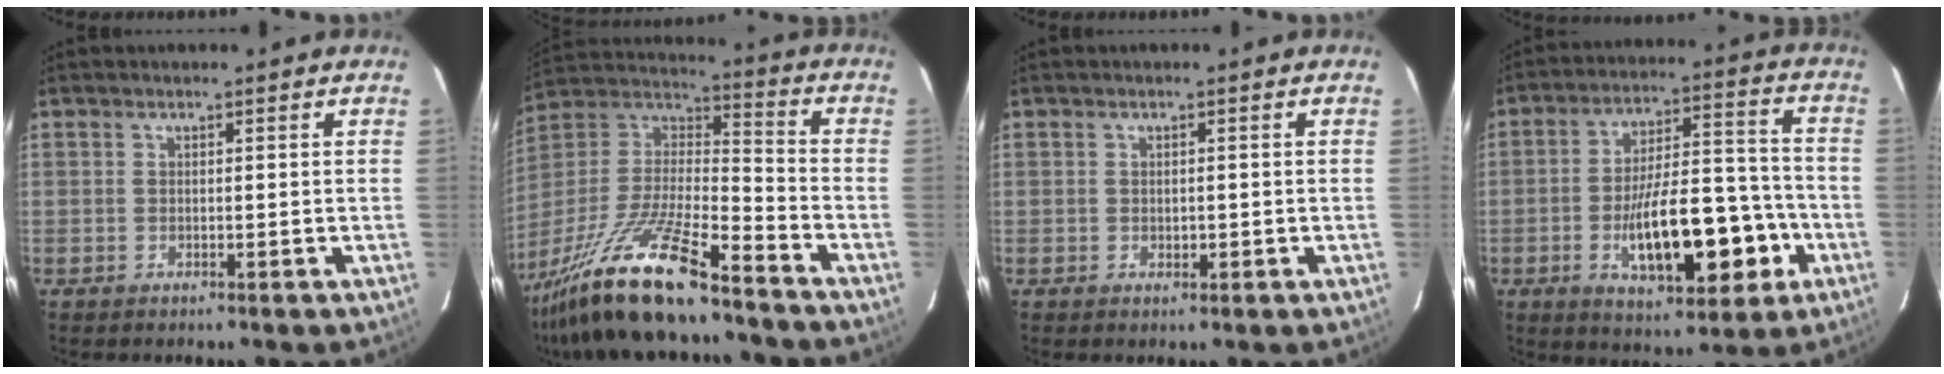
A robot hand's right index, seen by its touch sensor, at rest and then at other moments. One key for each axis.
{"total": 20.8, "fx": -15.6, "fy": 3.0, "fz": 13.4, "tx": -0.293, "ty": -0.032, "tz": -0.293}
{"total": 1.2, "fx": -0.2, "fy": 0.7, "fz": 0.9, "tx": -0.013, "ty": -0.001, "tz": 0.000}
{"total": 16.7, "fx": -5.4, "fy": 5.6, "fz": 14.8, "tx": -0.236, "ty": 0.018, "tz": -0.075}